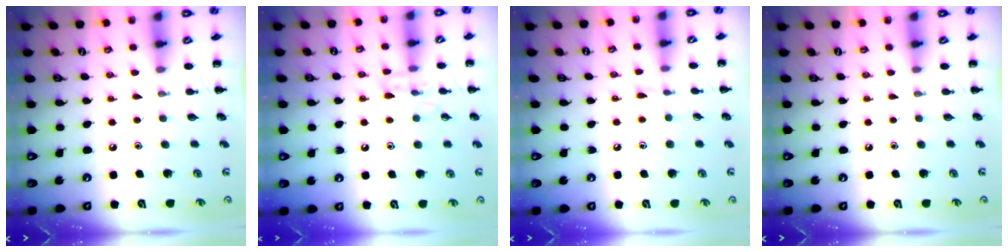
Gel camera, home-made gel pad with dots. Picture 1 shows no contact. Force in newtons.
{"total": 7.7, "press": 7.6, "slide": 0.4}
{"total": 5.2, "press": 4.8, "slide": 2.0}
{"total": 0.0}